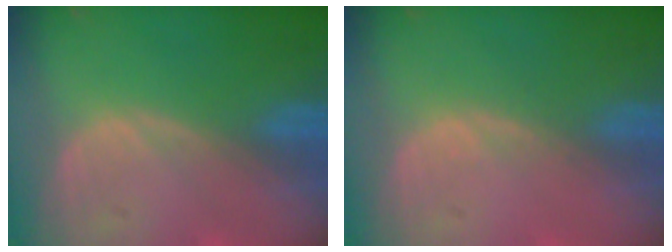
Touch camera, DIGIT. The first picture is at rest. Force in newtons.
{"total": 0.5, "press": 0.5, "slide": 0.1}